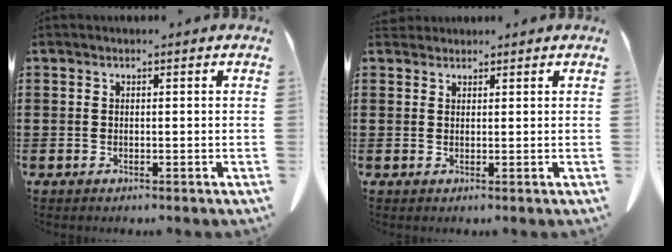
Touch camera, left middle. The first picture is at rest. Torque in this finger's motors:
{"motor_torque": [0.09, 0.06, 0.04, 0.00]}